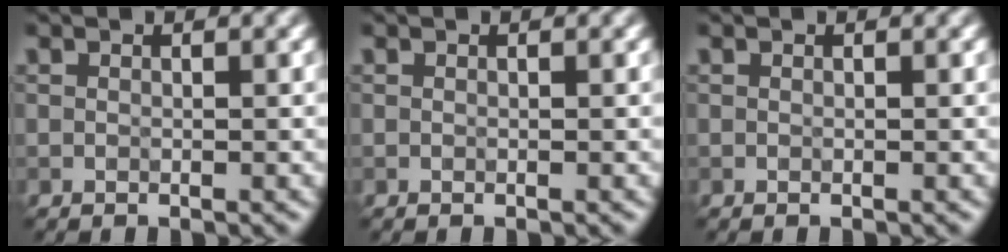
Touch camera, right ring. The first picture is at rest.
{"total": 0.0}
{"total": 0.0}